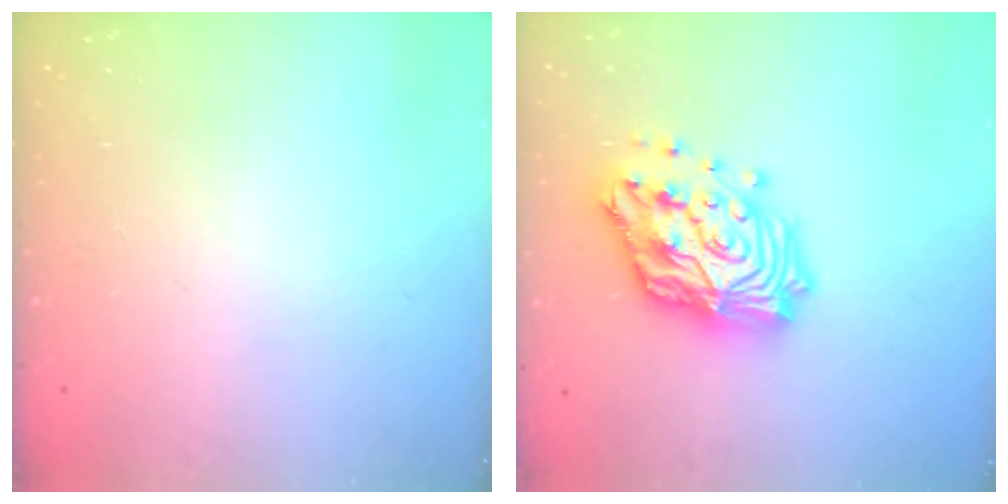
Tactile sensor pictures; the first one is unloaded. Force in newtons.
{"total": 19.2, "press": 19.1, "slide": 1.8}